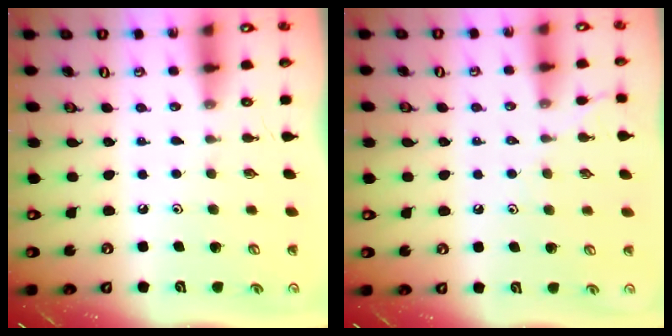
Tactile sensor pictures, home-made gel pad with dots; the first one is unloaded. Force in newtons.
{"total": 3.8, "press": 3.7, "slide": 0.5}